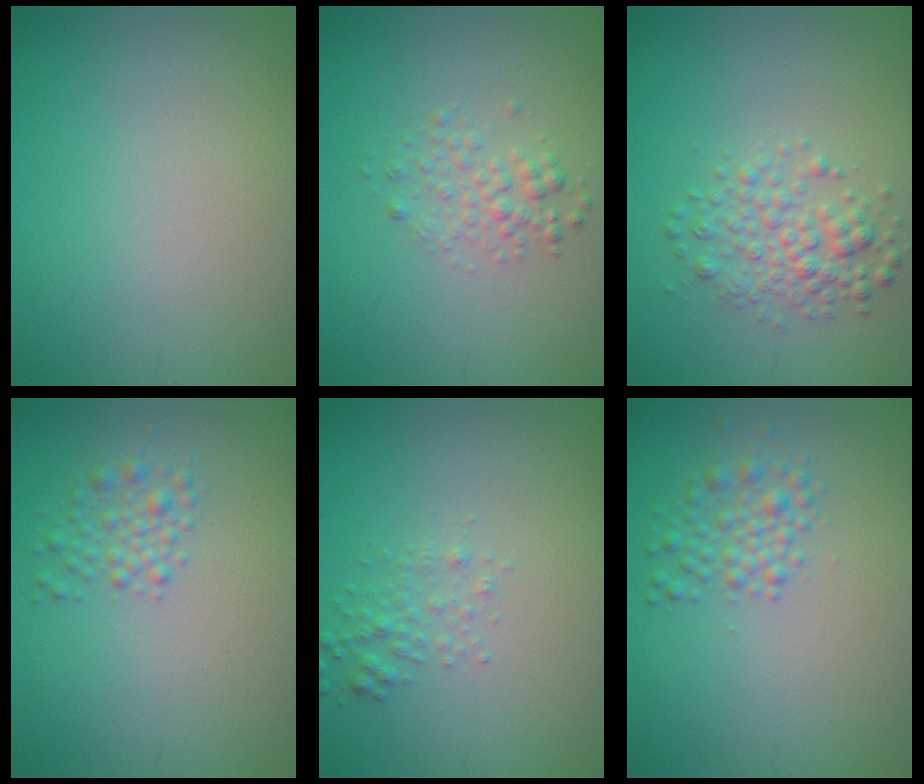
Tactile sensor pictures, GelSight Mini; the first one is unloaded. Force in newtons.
{"total": 1.9, "press": 1.9, "slide": 0.1}
{"total": 3.1, "press": 3.1, "slide": 0.1}
{"total": 1.8, "press": 1.8, "slide": 0.1}
{"total": 1.6, "press": 1.5, "slide": 0.2}
{"total": 2.3, "press": 2.3, "slide": 0.1}